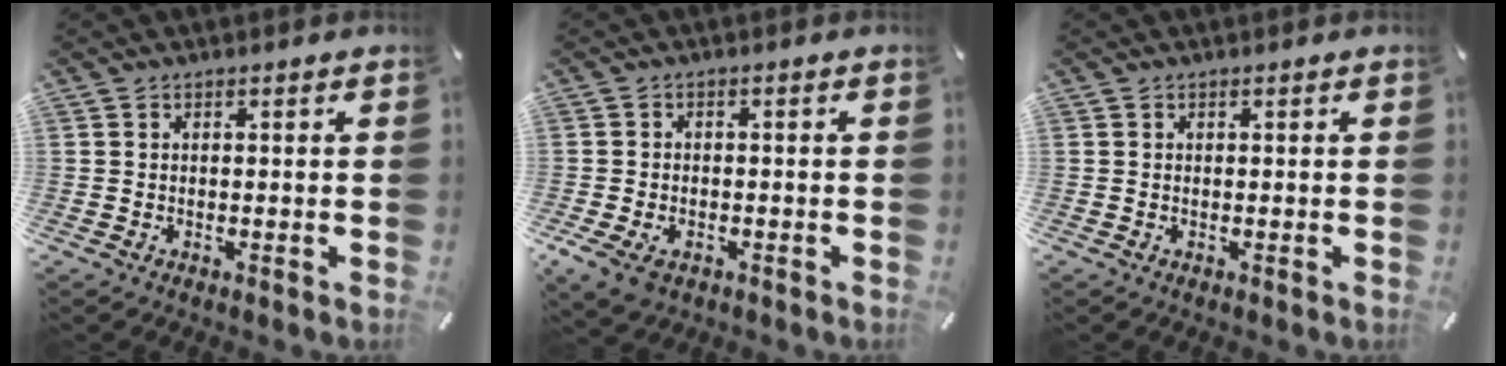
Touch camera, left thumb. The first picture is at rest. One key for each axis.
{"total": 4.8, "fx": -2.2, "fy": 3.4, "fz": 2.6, "tx": -0.062, "ty": 0.008, "tz": -0.043}
{"total": 0.0}